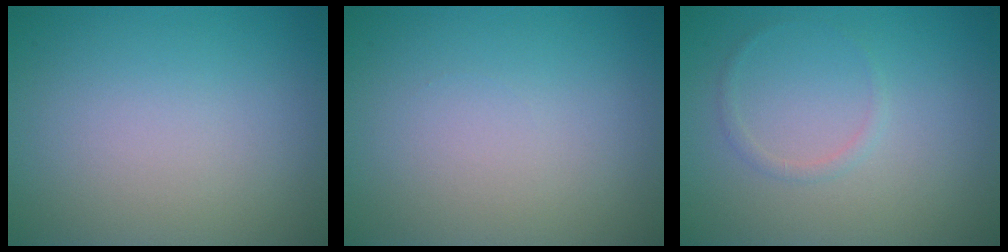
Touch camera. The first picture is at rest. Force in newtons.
{"total": 0.0}
{"total": 0.8, "press": 0.8, "slide": 0.0}